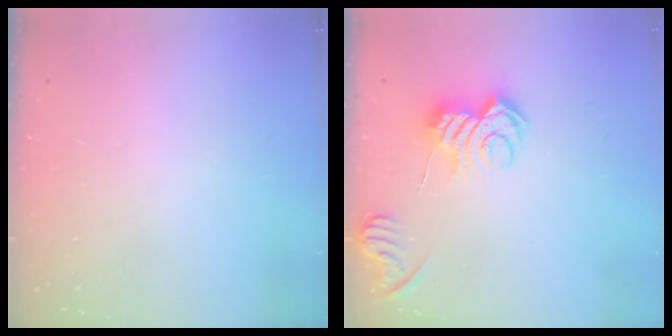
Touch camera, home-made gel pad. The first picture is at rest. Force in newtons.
{"total": 9.8, "press": 9.8, "slide": 0.2}